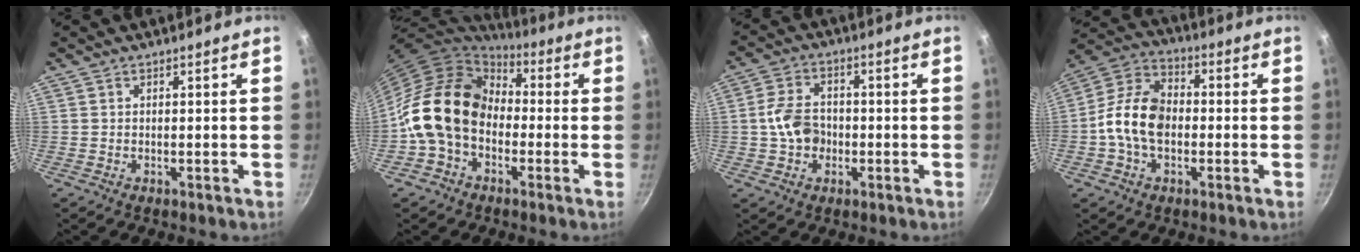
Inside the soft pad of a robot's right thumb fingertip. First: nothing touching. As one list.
[{"total": 16.9, "force": [-1.9, 13.0, 10.7], "torque": [-0.166, 0.047, -0.052]}, {"total": 7.4, "force": [-1.1, 5.7, 4.6], "torque": [-0.067, 0.021, -0.027]}, {"total": 12.6, "force": [-1.6, 8.4, 9.2], "torque": [-0.148, 0.036, -0.050]}]